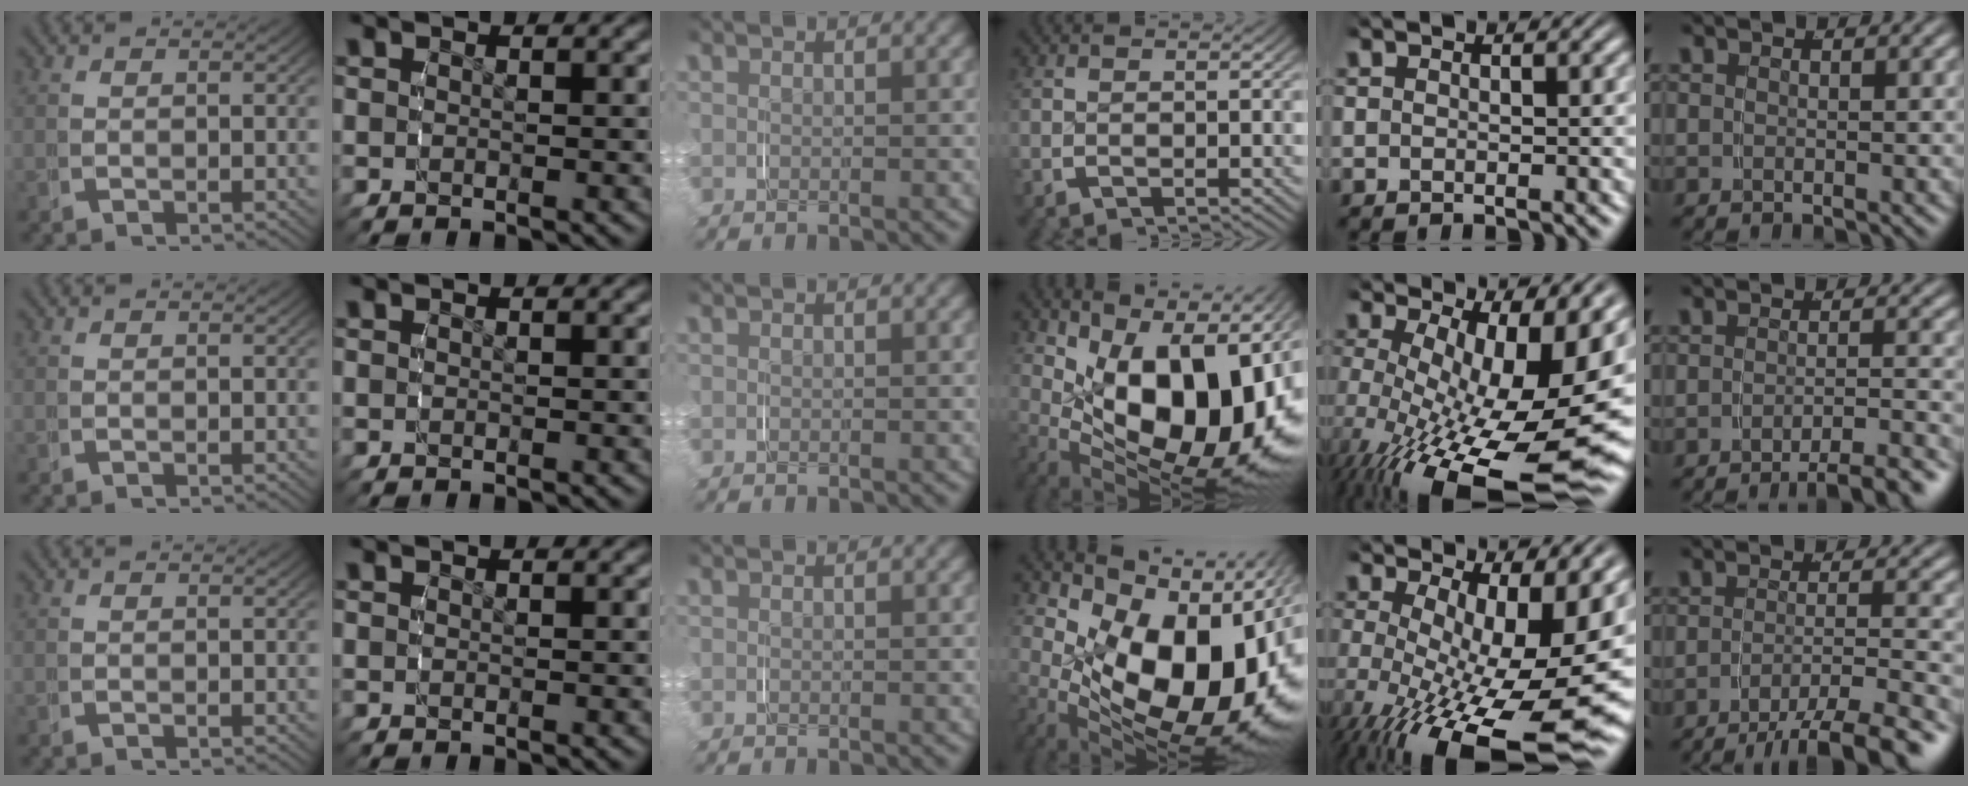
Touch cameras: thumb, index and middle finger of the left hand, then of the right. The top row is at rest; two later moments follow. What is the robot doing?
{"motion": "grasp_and_lifting", "object": "plastic wrap"}